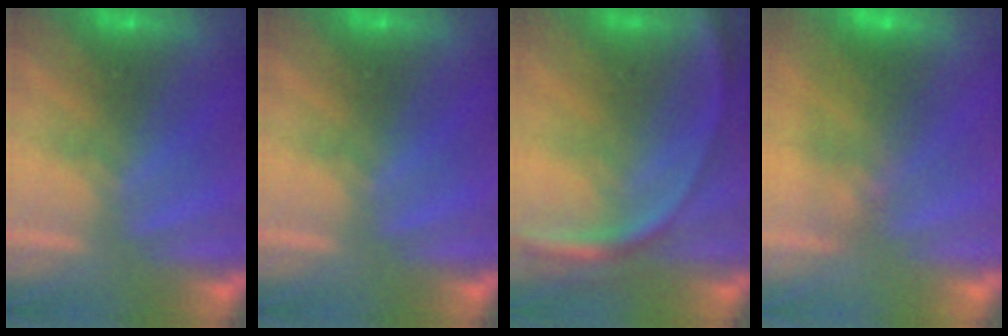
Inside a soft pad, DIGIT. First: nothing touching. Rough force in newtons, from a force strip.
{"total": 0.0}
{"total": 2.7}
{"total": 9.8}